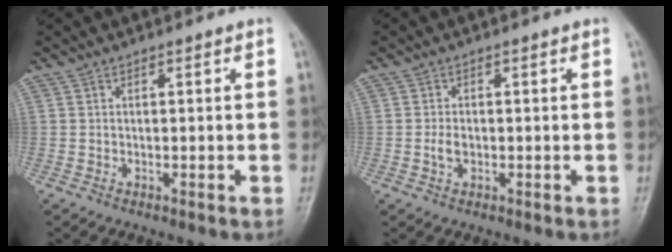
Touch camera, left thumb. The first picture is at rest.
{"total": 2.1, "force": [-0.3, 1.4, 1.5], "torque": [-0.028, 0.002, -0.007]}